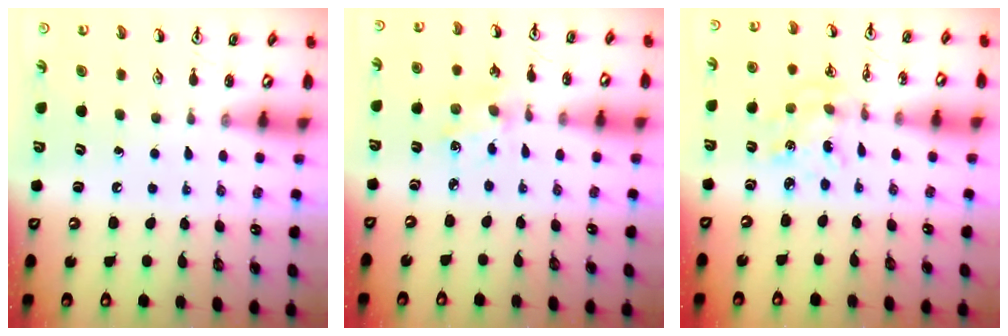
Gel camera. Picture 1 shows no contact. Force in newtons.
{"total": 2.7, "press": 2.7, "slide": 0.4}
{"total": 2.8, "press": 2.8, "slide": 0.2}